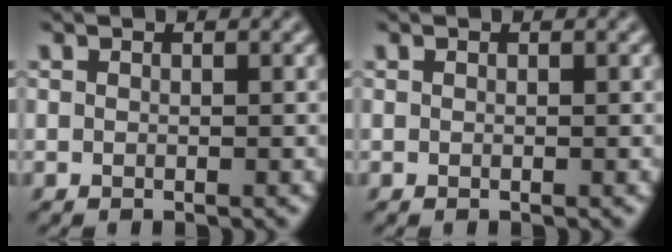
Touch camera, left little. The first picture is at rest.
{"total": 0.0}